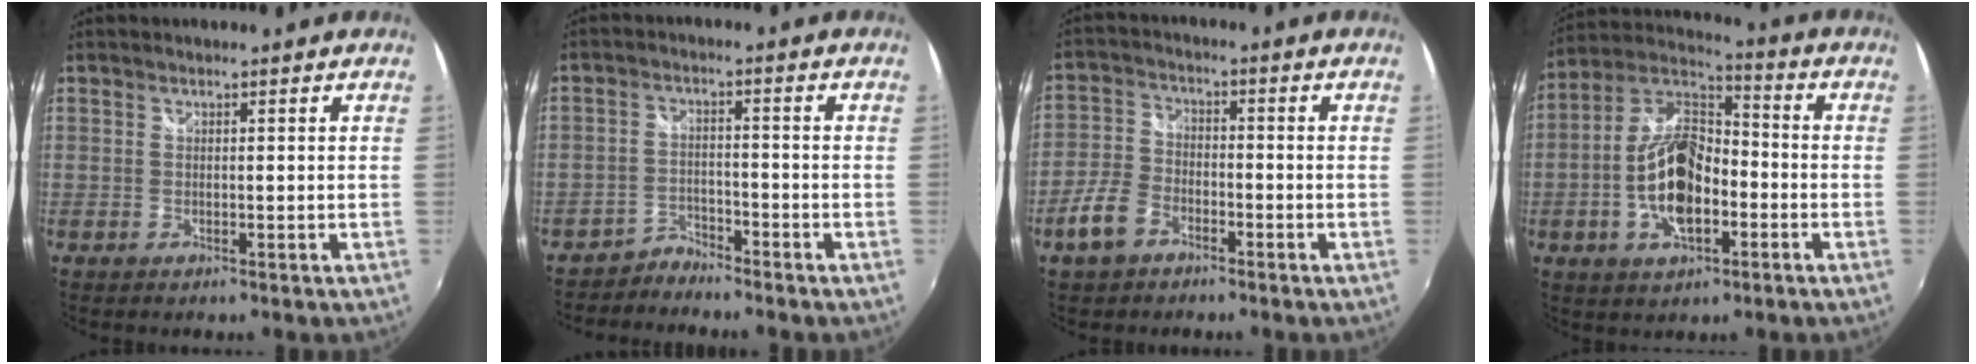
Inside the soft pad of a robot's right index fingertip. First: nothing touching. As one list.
[{"total": 3.6, "force": [-3.4, 1.0, -0.3], "torque": [0.004, 0.008, -0.062]}, {"total": 7.2, "force": [-4.4, 4.3, 3.8], "torque": [-0.088, 0.007, -0.086]}, {"total": 14.2, "force": [-4.0, 7.3, 11.5], "torque": [-0.234, 0.012, -0.073]}]